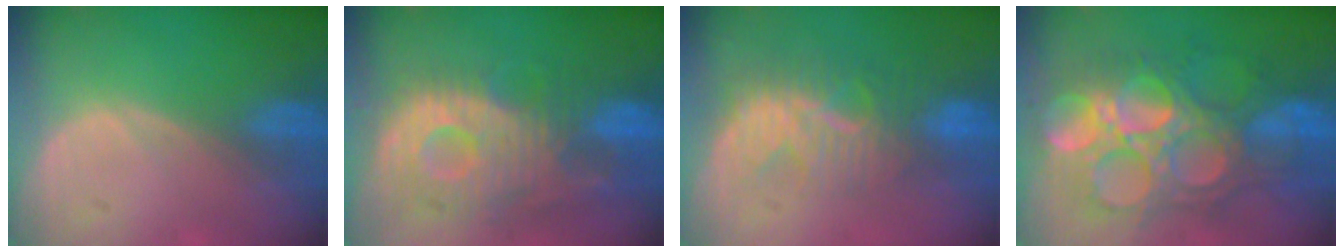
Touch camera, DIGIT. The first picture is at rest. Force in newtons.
{"total": 12.3, "press": 10.8, "slide": 5.9}
{"total": 8.3, "press": 7.9, "slide": 2.3}
{"total": 13.6, "press": 13.5, "slide": 1.4}